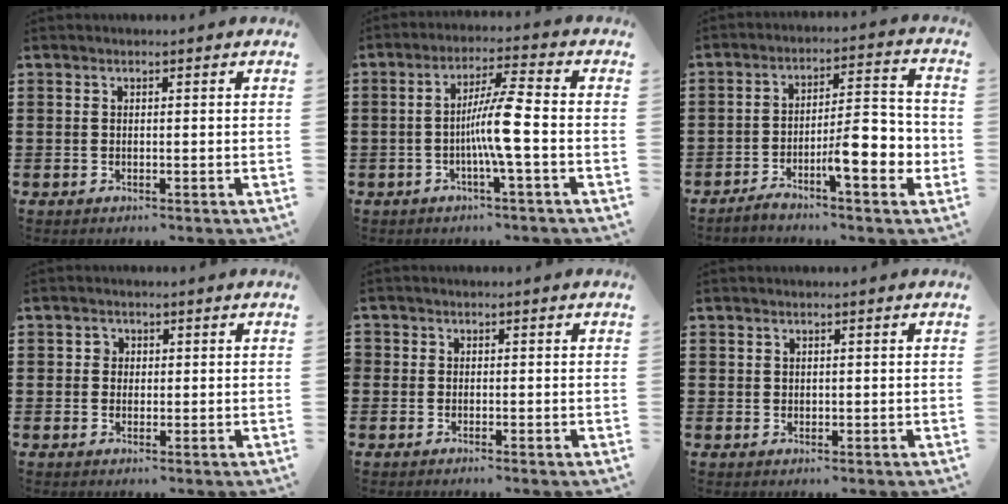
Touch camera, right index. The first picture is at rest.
{"total": 7.3, "force": [-1.5, -0.1, 7.2], "torque": [-0.133, -0.006, -0.034]}
{"total": 8.8, "force": [-3.6, 1.9, 7.8], "torque": [-0.112, -0.009, -0.065]}
{"total": 1.4, "force": [0.2, 1.3, 0.3], "torque": [-0.012, 0.007, 0.003]}
{"total": 0.8, "force": [-0.5, 0.7, 0.1], "torque": [-0.002, 0.003, -0.012]}
{"total": 0.8, "force": [0.6, 0.6, 0.1], "torque": [-0.004, 0.001, 0.011]}